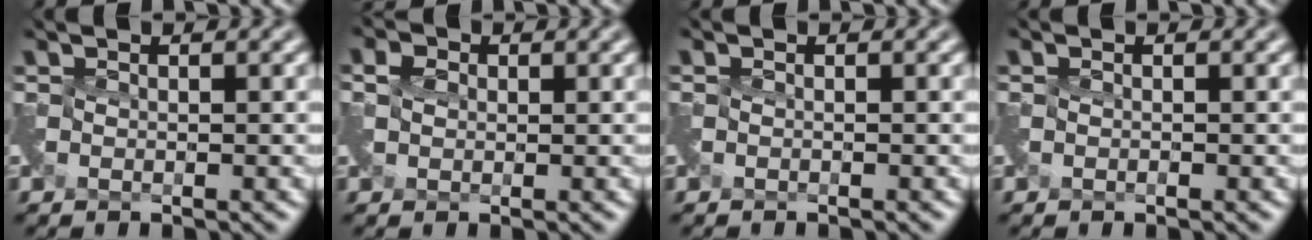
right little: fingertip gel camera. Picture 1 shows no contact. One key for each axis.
{"total": 0.8, "fx": 0.3, "fy": 0.7, "fz": 0.0, "tx": 0.000, "ty": 0.004, "tz": 0.006}
{"total": 0.7, "fx": -0.6, "fy": -0.2, "fz": -0.4, "tx": 0.008, "ty": -0.004, "tz": -0.014}
{"total": 0.0}